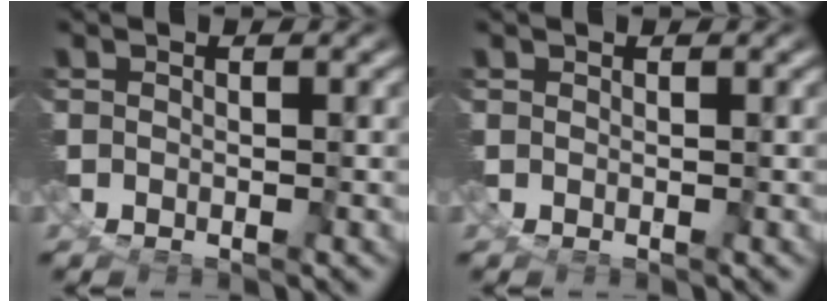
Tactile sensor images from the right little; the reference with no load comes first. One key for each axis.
{"total": 0.0}